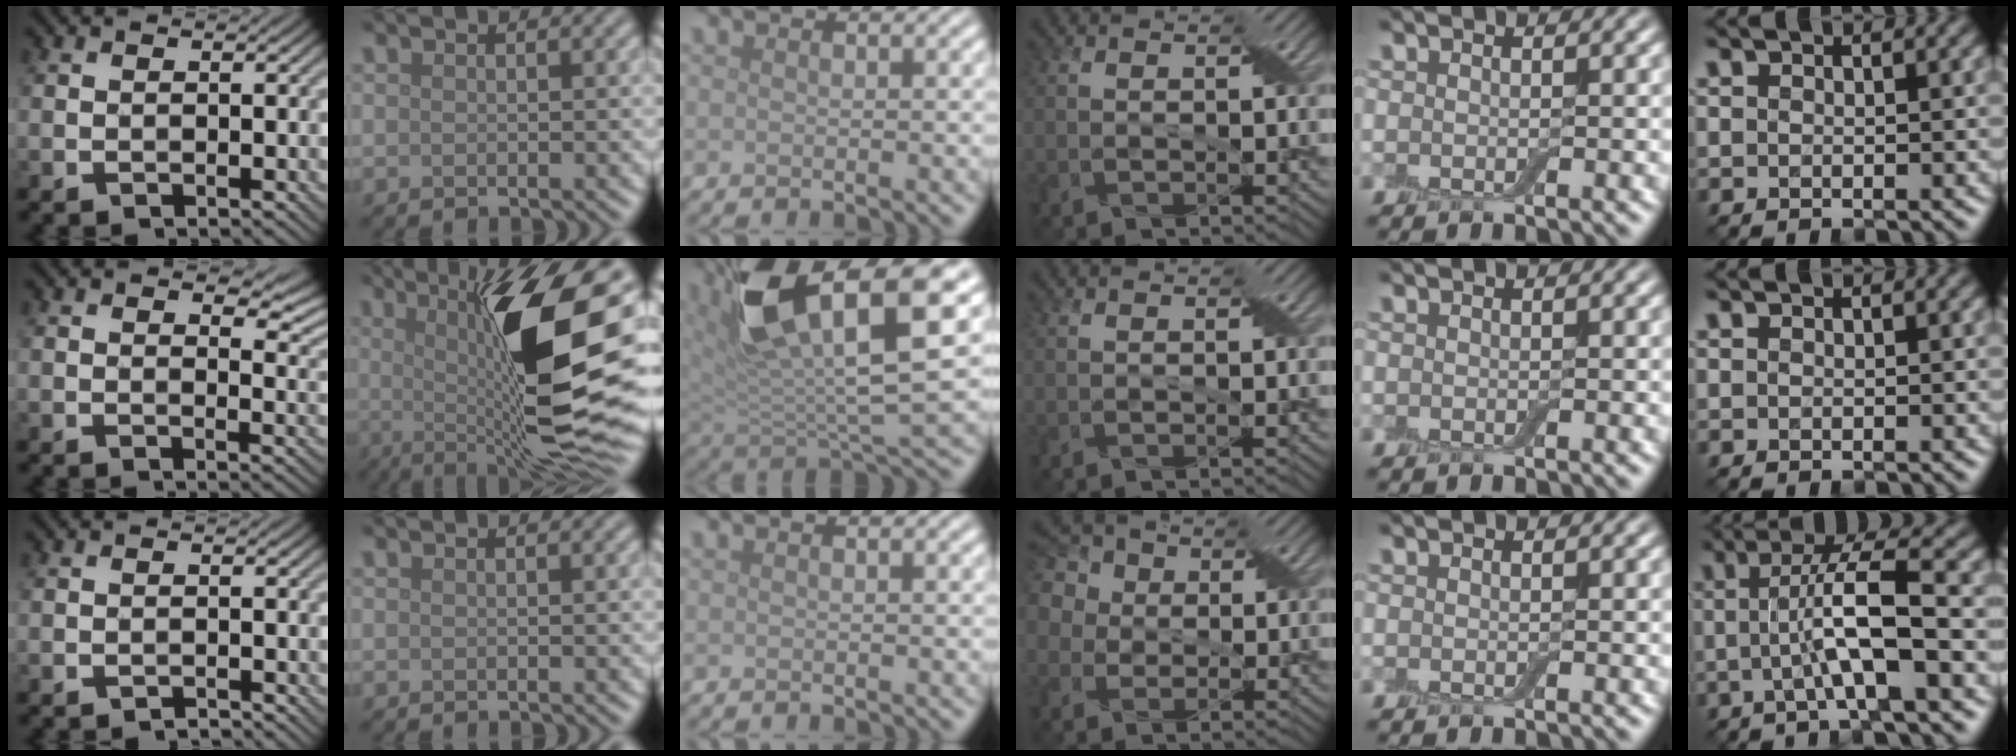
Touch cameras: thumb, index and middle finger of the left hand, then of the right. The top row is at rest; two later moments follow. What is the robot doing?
{"motion": "peel", "object": "adhesive wrap"}